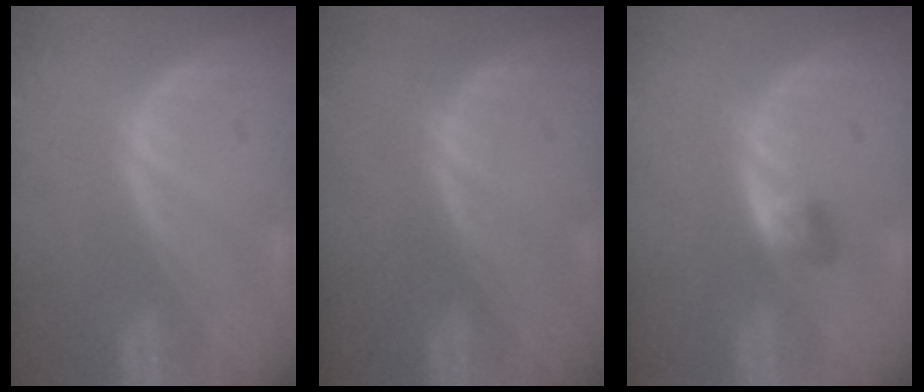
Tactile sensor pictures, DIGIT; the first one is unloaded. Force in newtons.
{"total": 0.0}
{"total": 2.8, "press": 2.5, "slide": 1.2}